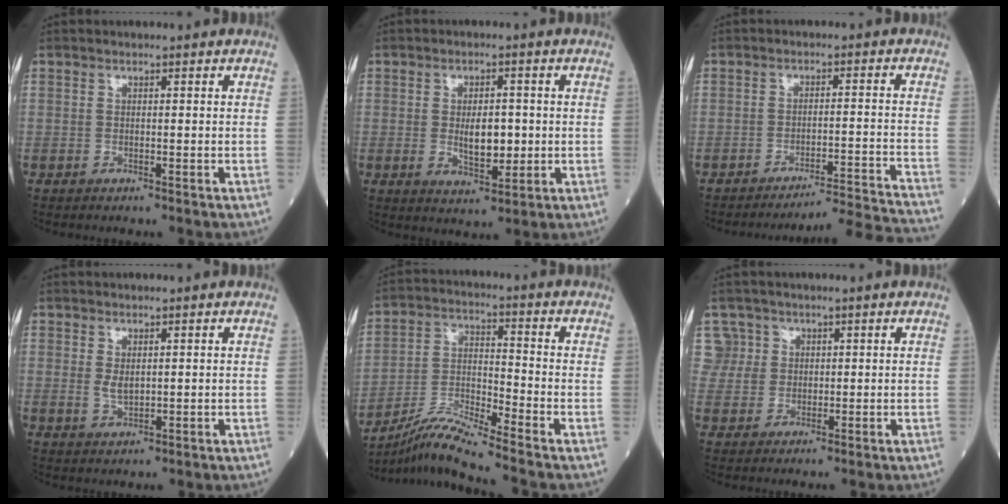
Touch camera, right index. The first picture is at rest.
{"total": 5.5, "force": [-0.2, 2.4, 5.0], "torque": [-0.077, -0.006, 0.003]}
{"total": 13.2, "force": [-12.6, -3.9, 1.2], "torque": [0.013, -0.016, -0.173]}
{"total": 2.0, "force": [0.5, 1.0, 1.6], "torque": [-0.030, -0.005, 0.013]}
{"total": 9.2, "force": [-8.3, -2.1, 3.2], "torque": [-0.070, -0.010, -0.157]}
{"total": 3.6, "force": [1.2, 3.3, -0.7], "torque": [0.030, 0.013, 0.021]}